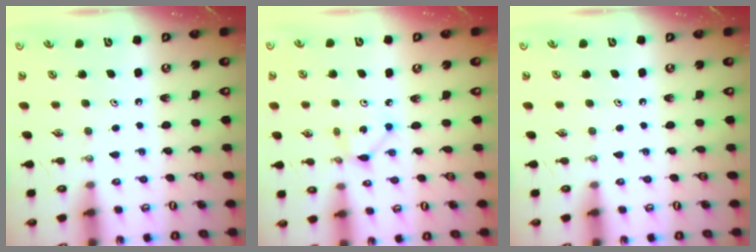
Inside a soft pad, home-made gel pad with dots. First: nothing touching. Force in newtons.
{"total": 1.7, "press": 1.7, "slide": 0.1}
{"total": 0.0}